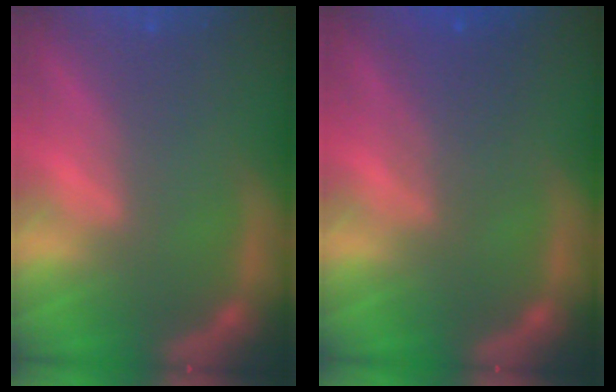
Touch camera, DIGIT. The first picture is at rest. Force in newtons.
{"total": 3.0}